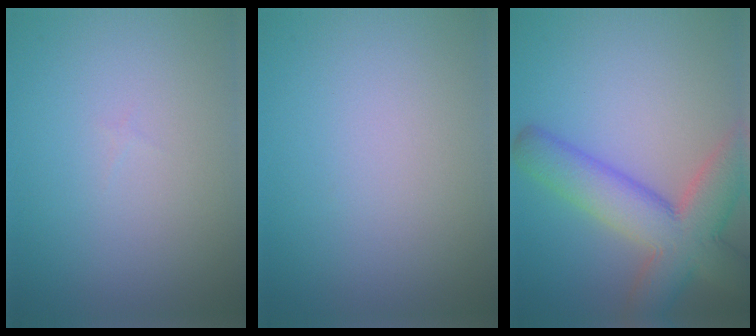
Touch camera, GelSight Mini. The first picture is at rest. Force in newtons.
{"total": 0.0}
{"total": 8.7, "press": 8.7, "slide": 0.5}